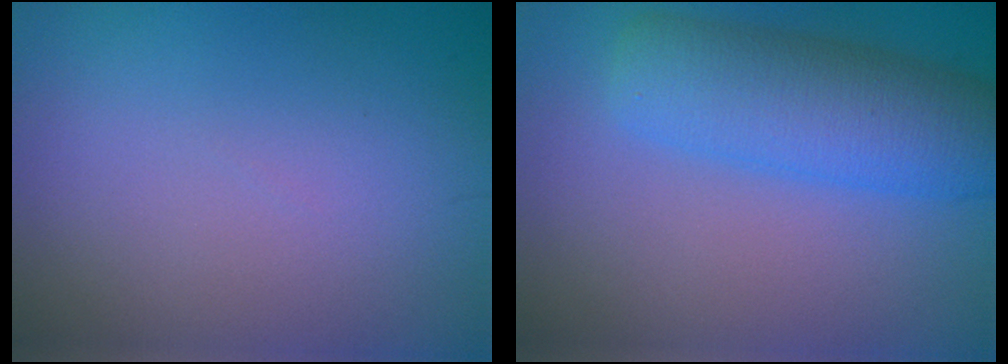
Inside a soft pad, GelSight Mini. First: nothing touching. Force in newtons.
{"total": 7.0, "press": 7.0, "slide": 0.1}